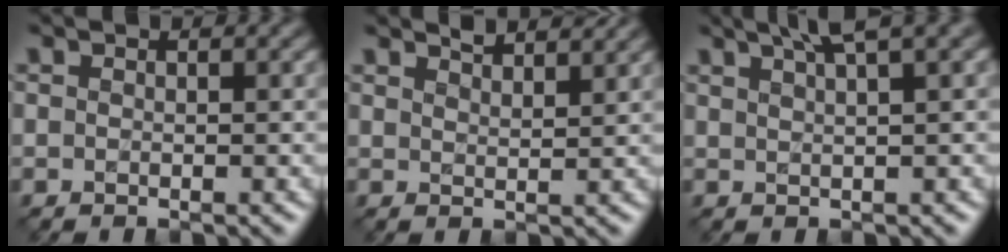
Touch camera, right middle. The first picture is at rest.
{"total": 2.8, "force": [2.5, 0.6, 1.2], "torque": [-0.002, 0.005, 0.025]}
{"total": 4.4, "force": [3.0, 0.7, 3.1], "torque": [-0.033, 0.014, 0.044]}